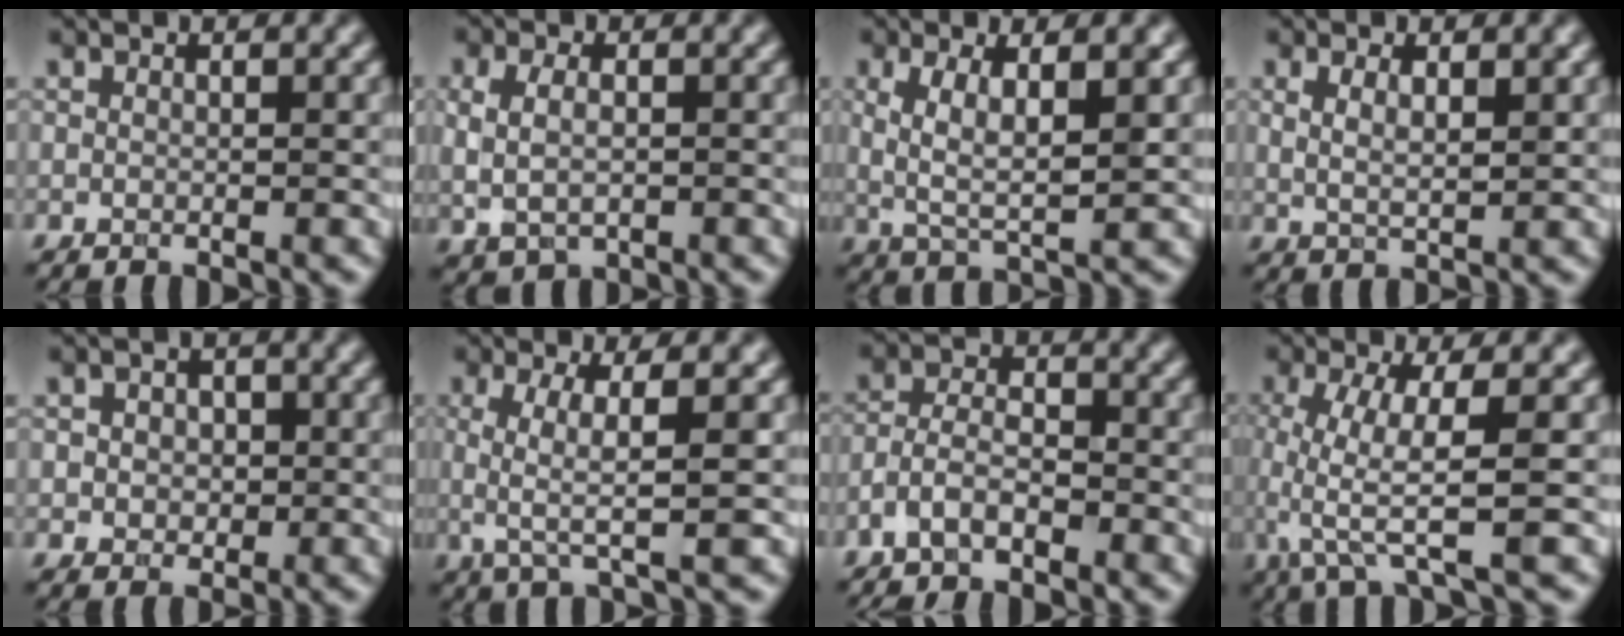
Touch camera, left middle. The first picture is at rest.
{"total": 3.5, "force": [0.2, 2.4, 2.6], "torque": [-0.052, 0.003, 0.018]}
{"total": 4.8, "force": [0.8, 1.6, 4.5], "torque": [-0.092, -0.001, 0.016]}
{"total": 2.5, "force": [1.0, 0.8, 2.1], "torque": [-0.036, -0.004, 0.020]}
{"total": 2.6, "force": [0.2, 2.1, 1.5], "torque": [-0.017, 0.003, -0.008]}
{"total": 4.5, "force": [0.2, 1.1, 4.3], "torque": [-0.086, 0.002, 0.001]}
{"total": 3.3, "force": [-2.1, 1.5, 2.0], "torque": [-0.038, 0.009, -0.051]}
{"total": 6.2, "force": [-0.7, 1.6, 5.9], "torque": [-0.121, -0.010, -0.017]}